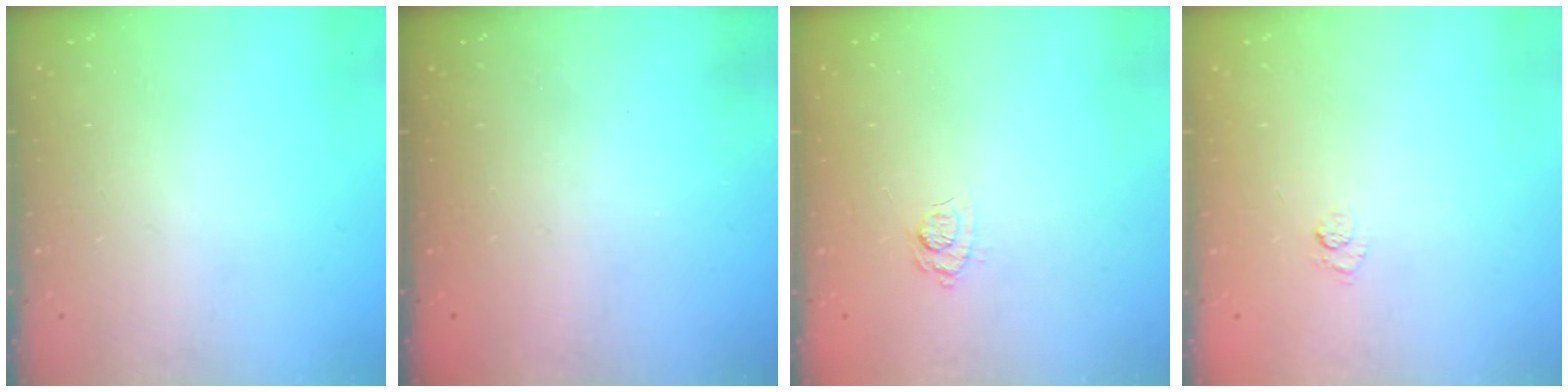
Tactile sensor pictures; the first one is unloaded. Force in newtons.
{"total": 2.6, "press": 2.5, "slide": 0.9}
{"total": 8.1, "press": 7.9, "slide": 1.4}
{"total": 5.6, "press": 5.4, "slide": 1.4}